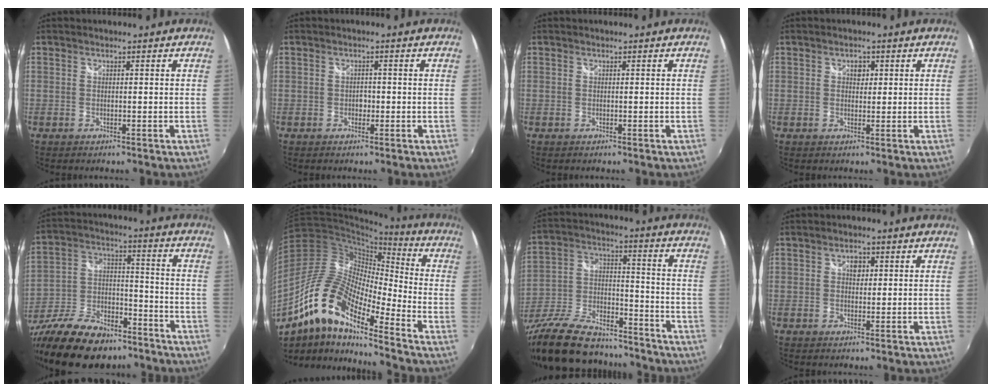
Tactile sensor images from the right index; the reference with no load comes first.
{"total": 1.3, "force": [-0.5, 1.1, 0.4], "torque": [-0.007, 0.000, -0.007]}
{"total": 0.0}
{"total": 1.7, "force": [0.5, 1.4, 0.8], "torque": [-0.009, 0.005, 0.007]}
{"total": 23.3, "force": [-17.0, 10.2, 12.3], "torque": [-0.259, -0.010, -0.279]}
{"total": 16.4, "force": [-10.1, 4.5, 12.1], "torque": [-0.215, 0.001, -0.211]}
{"total": 25.9, "force": [-19.6, 10.2, 13.4], "torque": [-0.281, -0.016, -0.317]}
{"total": 2.0, "force": [0.5, 1.5, 1.2], "torque": [-0.016, 0.005, 0.007]}